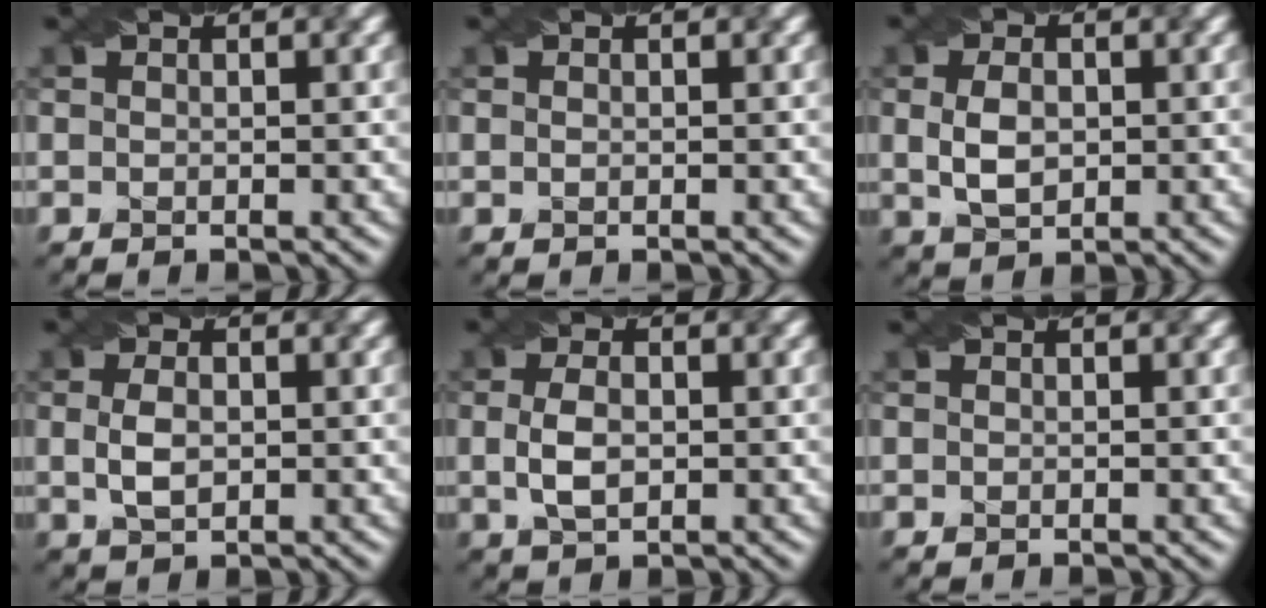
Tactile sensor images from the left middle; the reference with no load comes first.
{"total": 0.0}
{"total": 3.1, "force": [0.1, 2.0, 2.4], "torque": [-0.058, 0.002, 0.007]}
{"total": 2.5, "force": [0.0, 1.4, 2.0], "torque": [-0.050, 0.003, 0.002]}
{"total": 2.9, "force": [-0.1, 1.6, 2.3], "torque": [-0.056, 0.003, 0.000]}
{"total": 0.0}